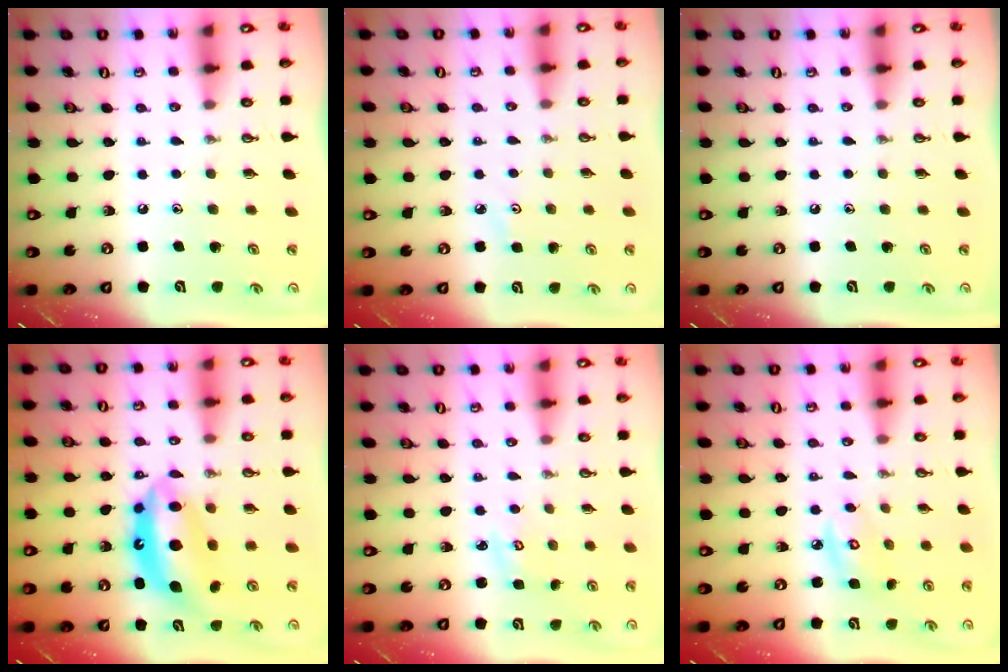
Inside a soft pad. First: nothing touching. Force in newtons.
{"total": 2.8, "press": 2.8, "slide": 0.4}
{"total": 0.0}
{"total": 12.9, "press": 12.9, "slide": 0.8}
{"total": 2.7, "press": 2.7, "slide": 0.3}
{"total": 4.9, "press": 4.9, "slide": 0.2}